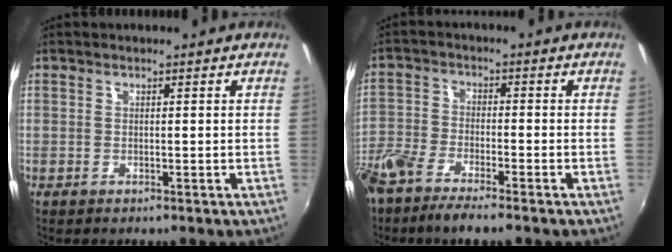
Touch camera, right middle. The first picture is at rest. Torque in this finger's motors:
{"motor_torque": [1.07, -1.07, 0.19, 0.08]}